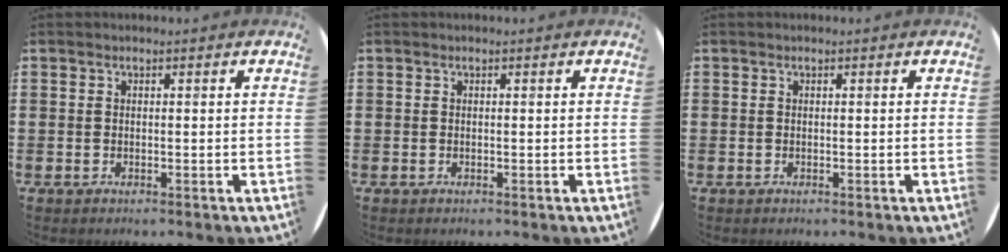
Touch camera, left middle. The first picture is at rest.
{"total": 0.0}
{"total": 0.0}